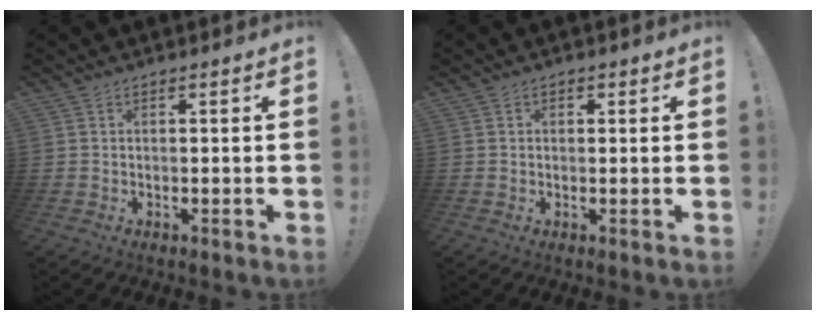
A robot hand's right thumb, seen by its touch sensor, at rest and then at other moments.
{"total": 1.1, "force": [0.1, 1.0, 0.4], "torque": [-0.001, 0.001, 0.001]}